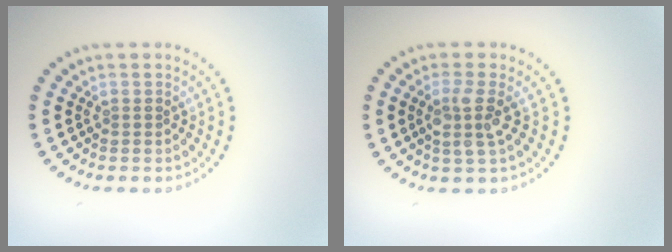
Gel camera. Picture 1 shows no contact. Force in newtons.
{"total": 2.6, "press": 2.2, "slide": 1.5}